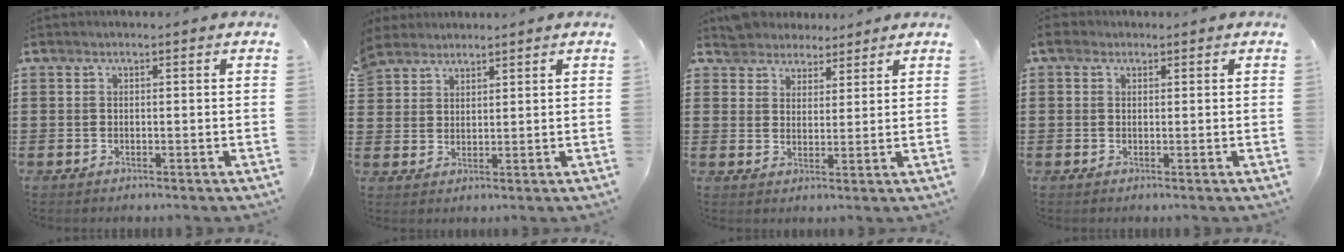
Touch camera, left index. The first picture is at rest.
{"total": 3.4, "force": [3.0, 1.5, -0.6], "torque": [-0.003, 0.000, 0.058]}
{"total": 4.6, "force": [4.0, 2.2, -0.3], "torque": [-0.015, 0.001, 0.078]}
{"total": 2.0, "force": [0.9, 1.4, 1.0], "torque": [-0.017, 0.006, 0.015]}